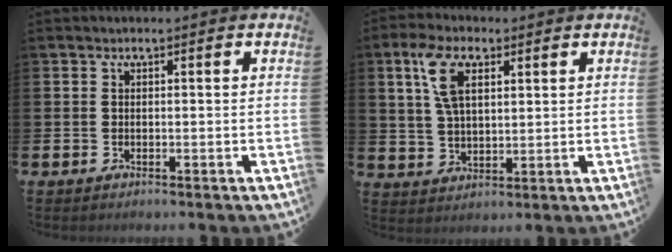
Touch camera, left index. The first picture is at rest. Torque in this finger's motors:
{"motor_torque": [1.06, 0.46, 0.34, 0.10]}